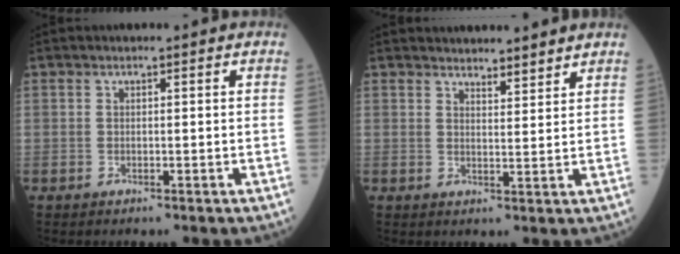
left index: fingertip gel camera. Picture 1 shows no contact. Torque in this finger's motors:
{"motor_torque": [0.16, -0.09, -0.06, 0.01]}